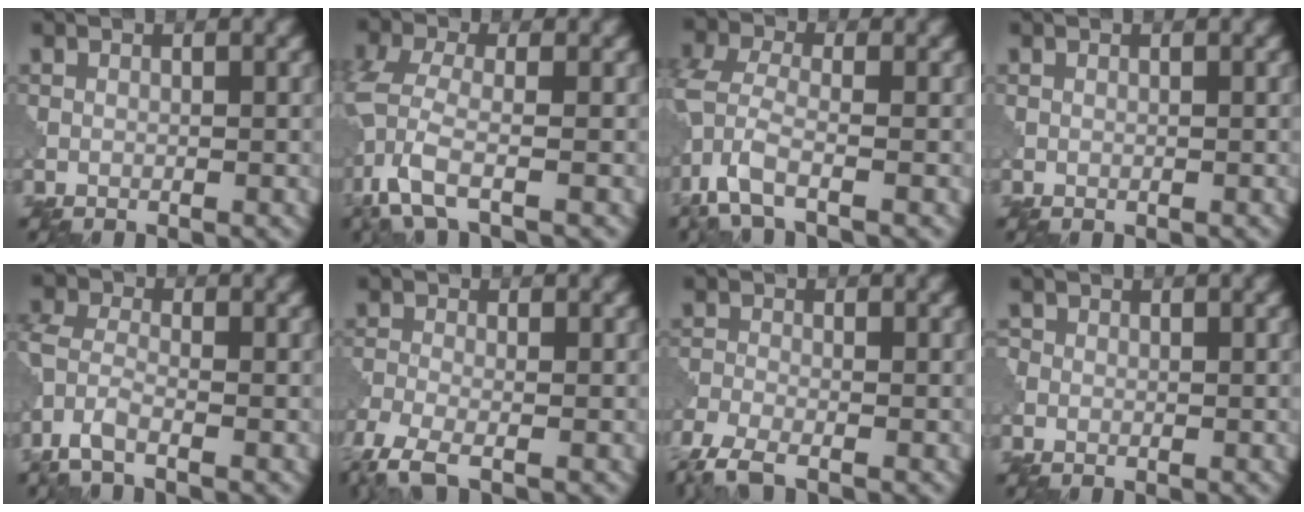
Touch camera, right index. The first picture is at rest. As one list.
[{"total": 5.5, "force": [-2.7, 1.9, 4.5], "torque": [-0.113, -0.005, -0.064]}, {"total": 4.9, "force": [-2.6, 1.7, 3.8], "torque": [-0.091, -0.003, -0.066]}, {"total": 0.0}, {"total": 3.4, "force": [-2.2, 1.4, 2.3], "torque": [-0.060, -0.004, -0.059]}, {"total": 4.3, "force": [-3.1, 1.1, 2.8], "torque": [-0.064, -0.008, -0.075]}, {"total": 3.7, "force": [-3.0, 0.8, 2.1], "torque": [-0.050, -0.011, -0.073]}, {"total": 0.7, "force": [0.2, 0.7, 0.1], "torque": [0.002, 0.000, -0.001]}]